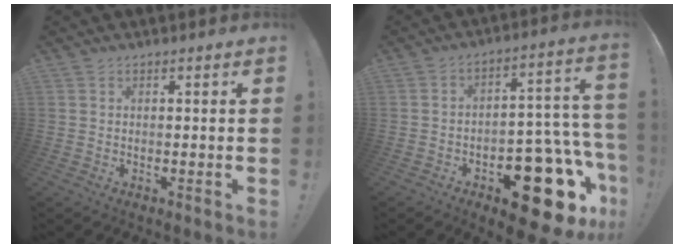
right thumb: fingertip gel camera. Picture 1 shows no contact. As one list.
[{"total": 21.7, "force": [-10.3, 10.7, 15.8], "torque": [-0.148, 0.060, -0.150]}]